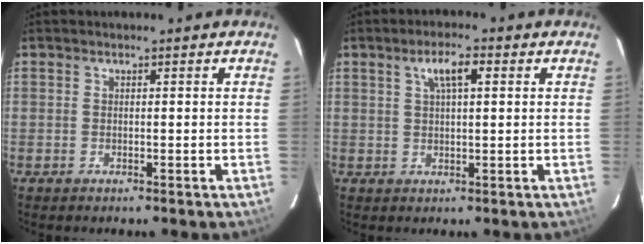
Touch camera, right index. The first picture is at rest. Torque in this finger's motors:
{"motor_torque": [0.06, 0.01, 0.14, 0.05]}